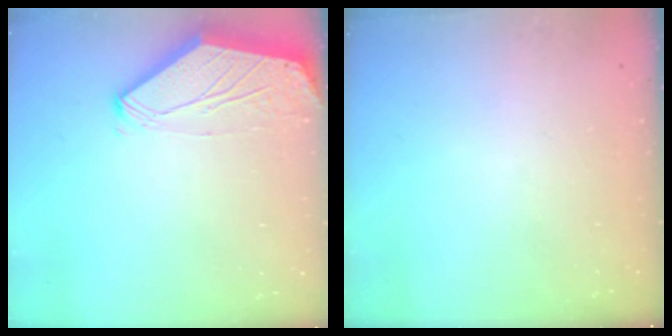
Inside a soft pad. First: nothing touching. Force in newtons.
{"total": 0.0}